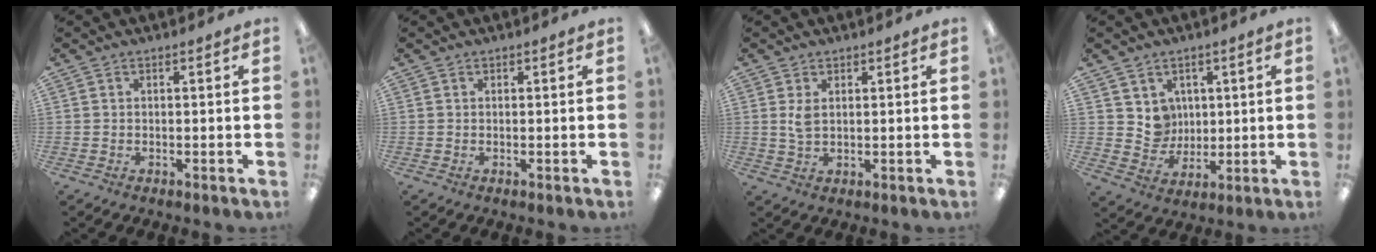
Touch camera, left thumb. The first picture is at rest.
{"total": 0.0}
{"total": 3.3, "force": [1.1, 1.9, 2.4], "torque": [-0.052, -0.002, 0.014]}
{"total": 6.6, "force": [3.5, 5.6, -0.2], "torque": [0.002, -0.030, 0.066]}